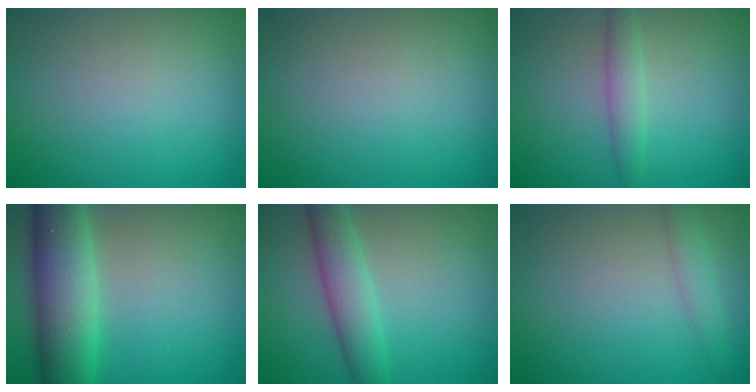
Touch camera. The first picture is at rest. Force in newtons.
{"total": 0.0}
{"total": 2.1, "press": 2.1, "slide": 0.1}
{"total": 8.4, "press": 8.4, "slide": 0.2}
{"total": 4.0, "press": 4.0, "slide": 0.1}
{"total": 1.7, "press": 1.7, "slide": 0.1}